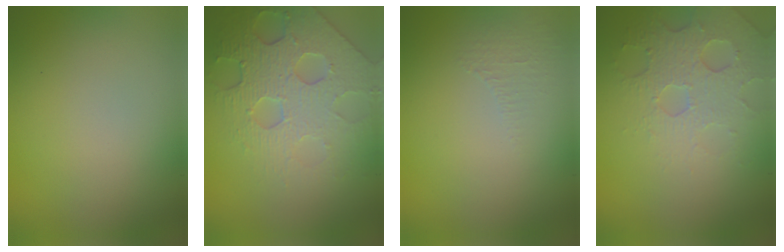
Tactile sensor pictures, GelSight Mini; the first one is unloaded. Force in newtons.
{"total": 6.1, "press": 5.0, "slide": 3.5}
{"total": 0.8, "press": 0.4, "slide": 0.7}
{"total": 4.9, "press": 3.4, "slide": 3.5}